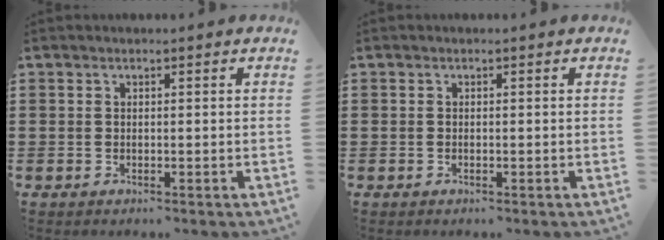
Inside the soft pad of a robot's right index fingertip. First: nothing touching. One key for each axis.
{"total": 0.0}